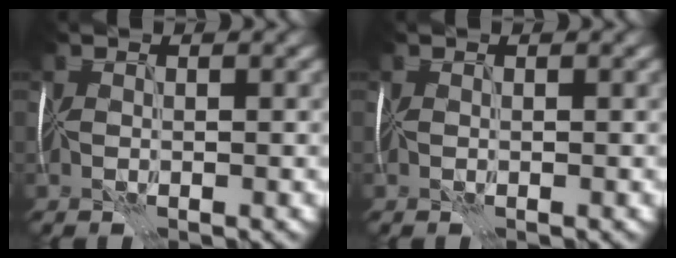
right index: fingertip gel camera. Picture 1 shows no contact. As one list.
[{"total": 0.0}]